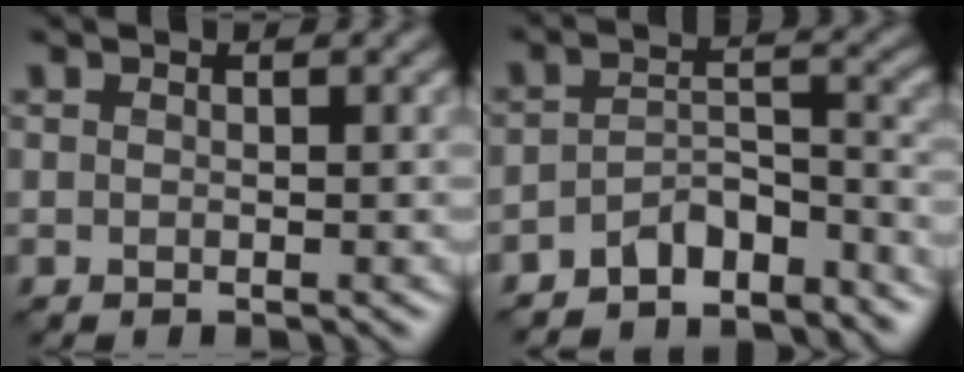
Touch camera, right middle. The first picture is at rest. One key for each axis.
{"total": 6.0, "fx": -5.3, "fy": 2.0, "fz": 2.0, "tx": -0.030, "ty": -0.003, "tz": -0.090}